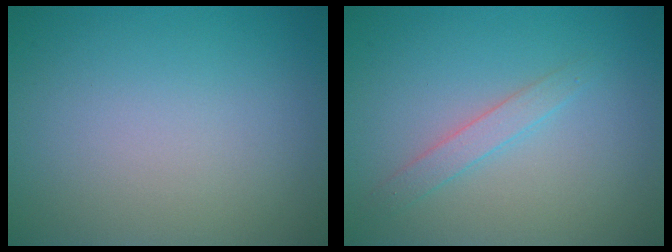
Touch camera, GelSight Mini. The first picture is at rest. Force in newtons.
{"total": 1.6, "press": 1.6, "slide": 0.1}